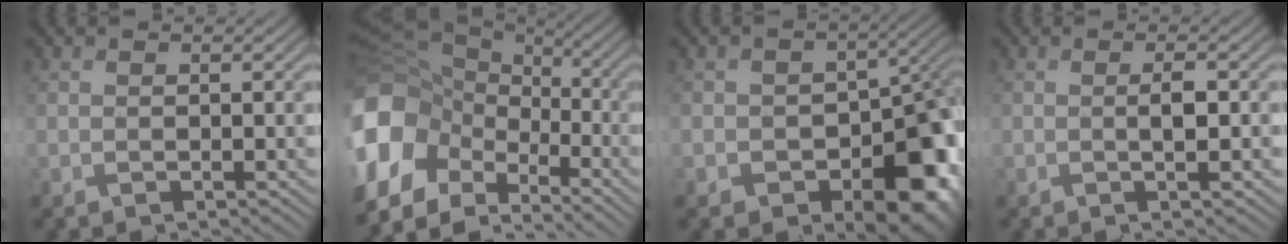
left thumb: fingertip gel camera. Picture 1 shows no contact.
{"total": 16.0, "force": [-6.1, 11.8, 8.9], "torque": [-0.264, -0.009, -0.125]}
{"total": 12.6, "force": [-5.1, 9.0, 7.2], "torque": [-0.075, -0.021, -0.078]}
{"total": 2.0, "force": [-0.1, 0.1, 2.0], "torque": [-0.041, 0.002, -0.005]}